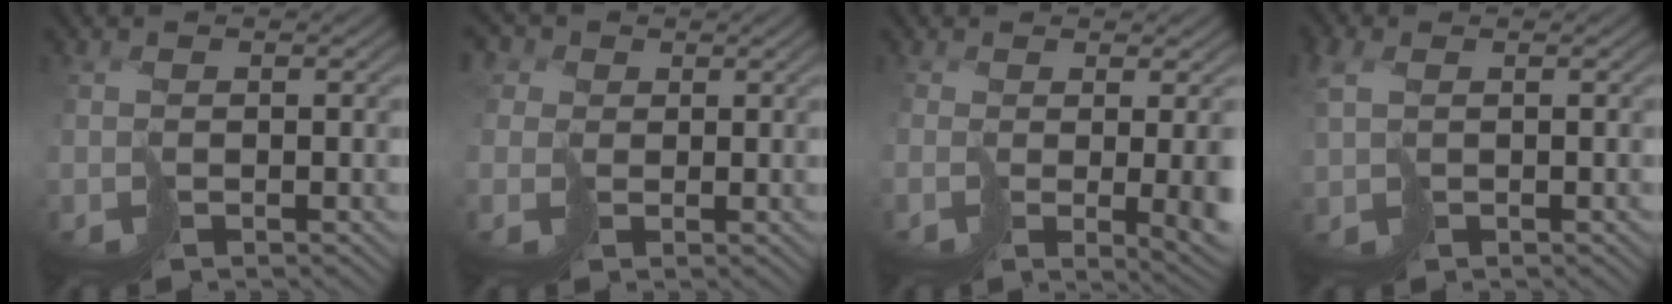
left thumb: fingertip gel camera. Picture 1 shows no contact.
{"total": 3.9, "force": [1.4, 3.5, 1.0], "torque": [-0.044, 0.005, 0.008]}
{"total": 4.9, "force": [-0.6, 0.9, 4.8], "torque": [-0.055, -0.025, 0.017]}
{"total": 3.1, "force": [0.4, 2.0, 2.3], "torque": [-0.069, -0.005, 0.009]}